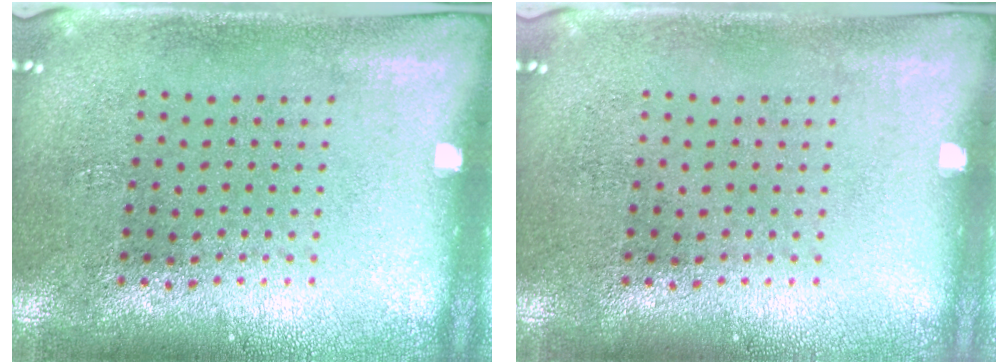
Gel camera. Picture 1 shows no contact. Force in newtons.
{"total": 0.0}